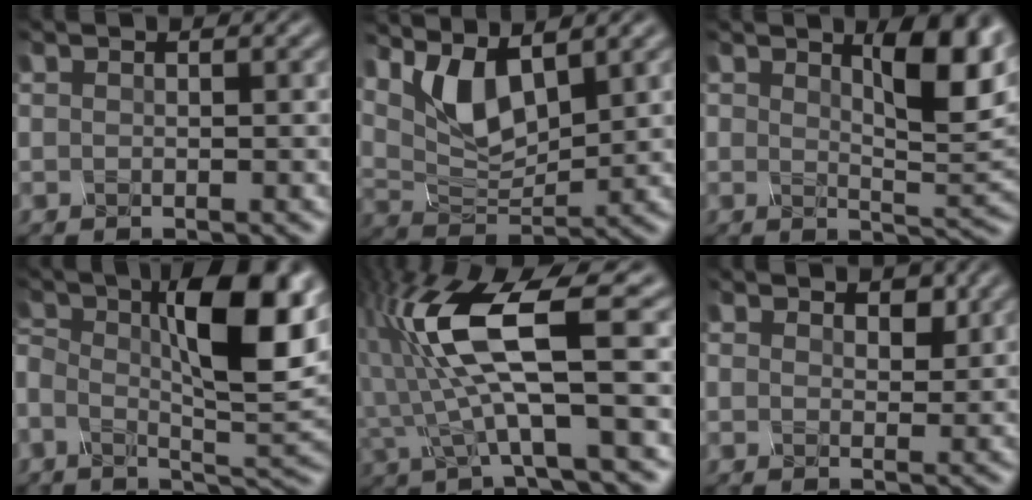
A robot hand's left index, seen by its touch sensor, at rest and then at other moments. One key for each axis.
{"total": 5.4, "fx": 2.6, "fy": 2.4, "fz": 4.1, "tx": -0.081, "ty": -0.008, "tz": 0.052}
{"total": 6.5, "fx": 3.0, "fy": 2.1, "fz": 5.3, "tx": -0.076, "ty": 0.003, "tz": 0.051}
{"total": 10.6, "fx": 1.0, "fy": 3.6, "fz": 10.0, "tx": -0.160, "ty": -0.001, "tz": 0.011}
{"total": 8.0, "fx": 0.0, "fy": 1.6, "fz": 7.8, "tx": -0.163, "ty": 0.008, "tz": 0.002}
{"total": 1.6, "fx": 0.9, "fy": 1.2, "fz": 0.5, "tx": -0.012, "ty": -0.001, "tz": 0.013}